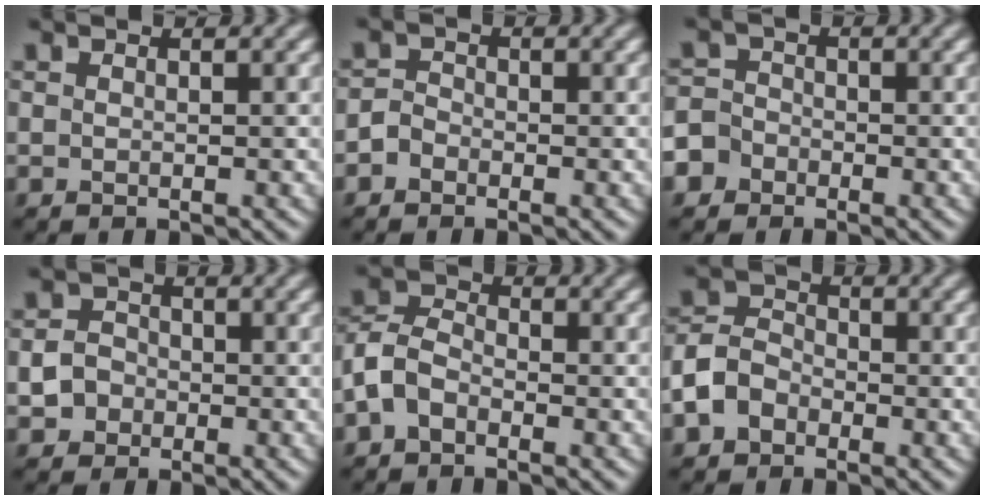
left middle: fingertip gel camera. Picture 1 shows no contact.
{"total": 1.6, "force": [-1.1, 1.2, 0.3], "torque": [0.005, 0.004, -0.030]}
{"total": 4.4, "force": [-2.5, 3.6, 0.6], "torque": [0.004, 0.003, -0.069]}
{"total": 3.0, "force": [-1.1, 2.7, 0.8], "torque": [0.009, 0.004, -0.027]}
{"total": 3.4, "force": [-1.7, 2.2, 2.0], "torque": [-0.046, 0.009, -0.046]}
{"total": 4.0, "force": [-2.0, 2.9, 1.8], "torque": [-0.040, 0.003, -0.048]}